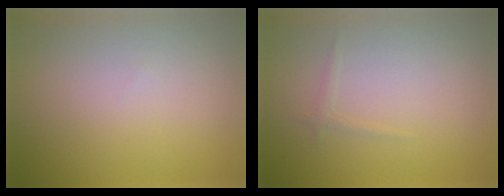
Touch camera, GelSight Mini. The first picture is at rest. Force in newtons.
{"total": 0.6, "press": 0.6, "slide": 0.0}